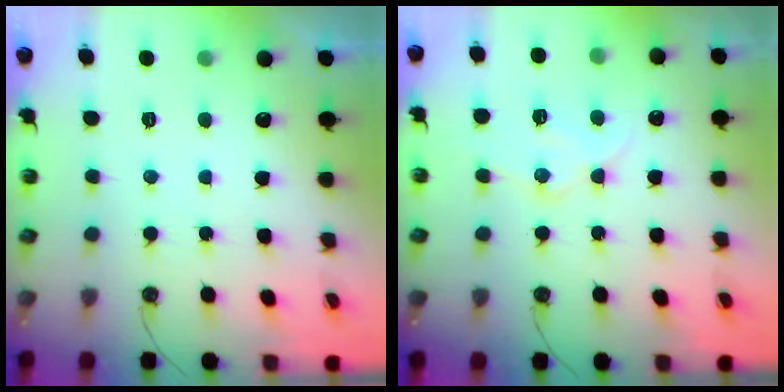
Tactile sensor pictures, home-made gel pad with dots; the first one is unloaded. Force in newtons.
{"total": 13.4, "press": 13.3, "slide": 1.2}